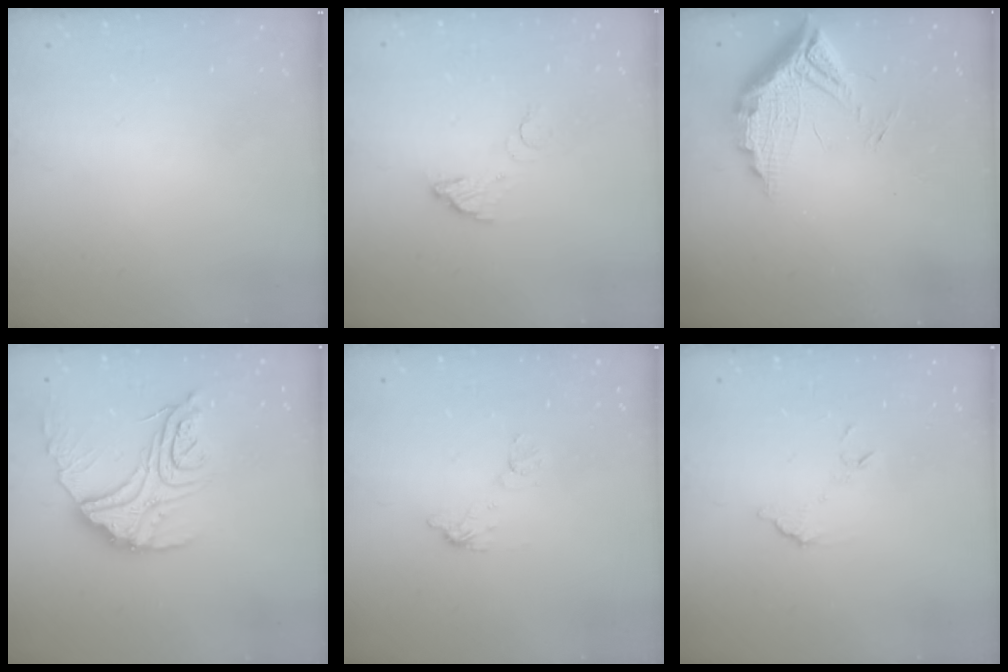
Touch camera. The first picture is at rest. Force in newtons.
{"total": 4.0, "press": 4.0, "slide": 0.2}
{"total": 13.4, "press": 13.4, "slide": 1.3}
{"total": 19.5, "press": 19.4, "slide": 1.8}
{"total": 6.9, "press": 6.8, "slide": 0.5}
{"total": 6.8, "press": 6.8, "slide": 0.4}